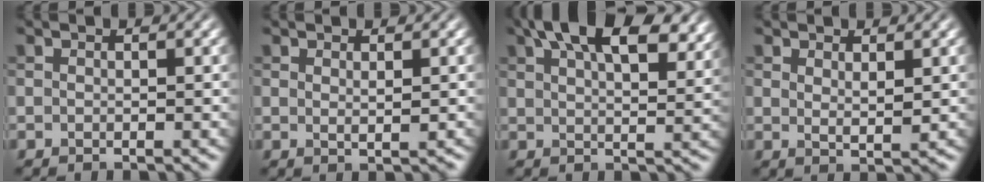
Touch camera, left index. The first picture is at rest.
{"total": 1.1, "force": [0.5, 0.2, 1.0], "torque": [-0.015, -0.003, 0.009]}
{"total": 12.6, "force": [7.3, 5.3, 8.7], "torque": [-0.113, 0.027, 0.105]}
{"total": 1.7, "force": [0.9, 0.4, 1.4], "torque": [-0.023, -0.006, 0.018]}